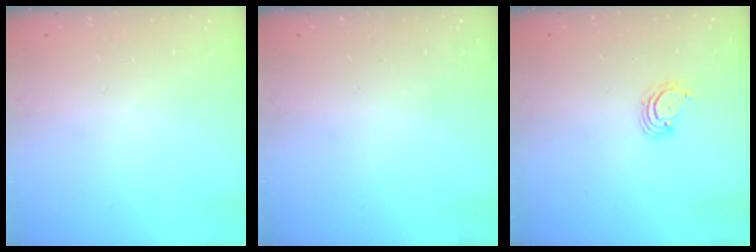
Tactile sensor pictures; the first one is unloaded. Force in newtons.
{"total": 0.0}
{"total": 2.8, "press": 2.8, "slide": 0.2}